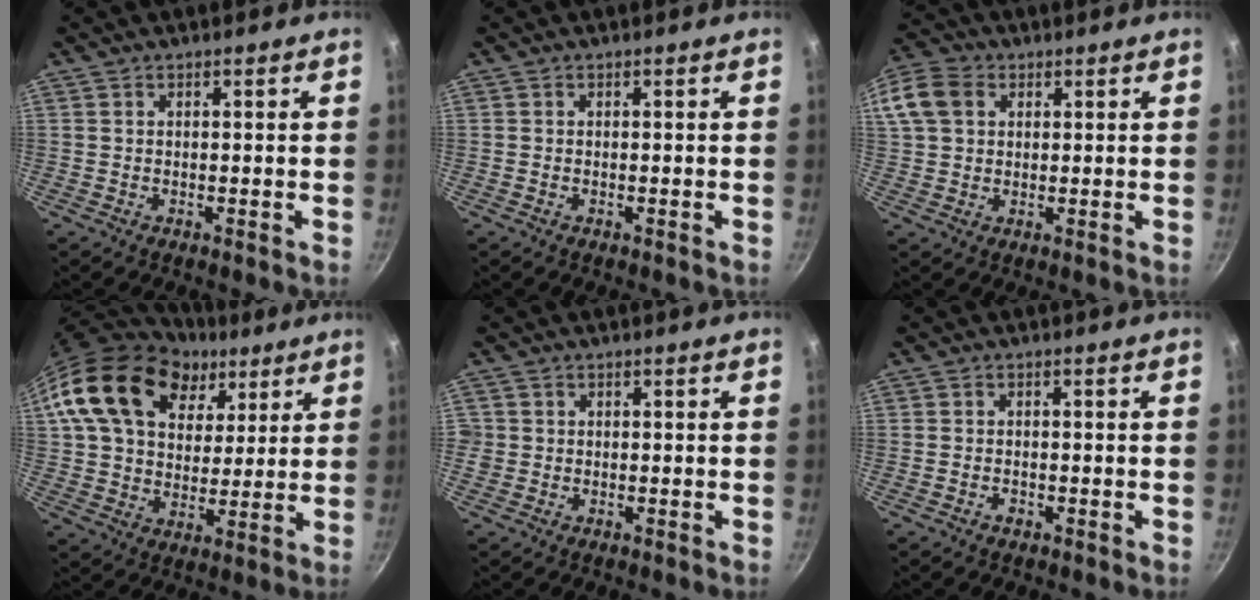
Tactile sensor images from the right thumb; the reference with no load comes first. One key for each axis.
{"total": 0.0}
{"total": 14.4, "fx": 4.2, "fy": 11.4, "fz": 7.7, "tx": -0.187, "ty": 0.031, "tz": 0.067}
{"total": 21.6, "fx": 9.6, "fy": 15.0, "fz": 12.3, "tx": -0.191, "ty": -0.011, "tz": 0.164}
{"total": 1.6, "fx": -0.2, "fy": 1.6, "fz": 0.3, "tx": 0.001, "ty": 0.004, "tz": -0.005}
{"total": 1.3, "fx": -0.9, "fy": 0.8, "fz": 0.6, "tx": -0.013, "ty": 0.009, "tz": -0.017}